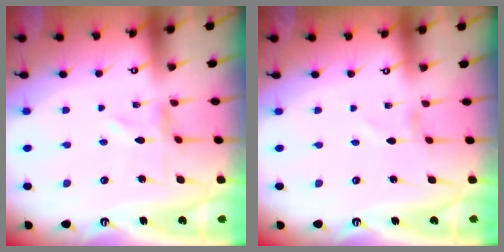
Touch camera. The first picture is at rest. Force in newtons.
{"total": 1.3, "press": 1.3, "slide": 0.1}